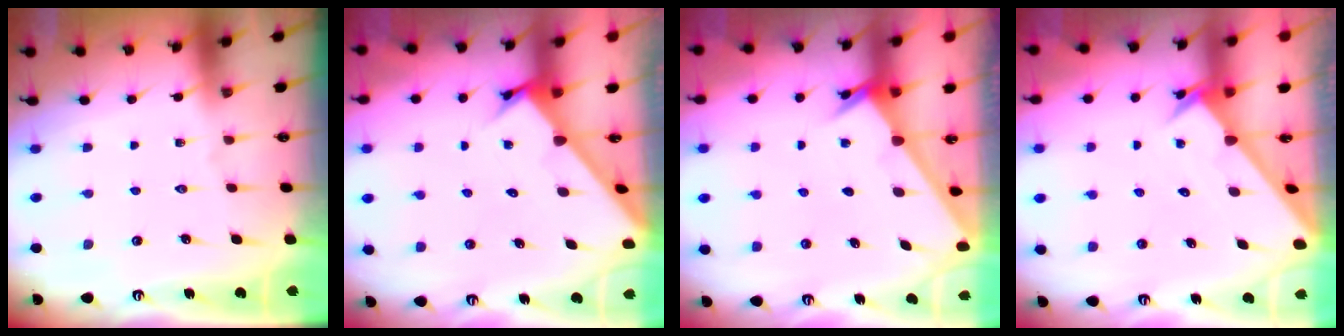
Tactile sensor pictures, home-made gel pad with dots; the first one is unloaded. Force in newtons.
{"total": 2.8, "press": 2.8, "slide": 0.3}
{"total": 2.6, "press": 2.6, "slide": 0.2}
{"total": 2.5, "press": 2.5, "slide": 0.2}